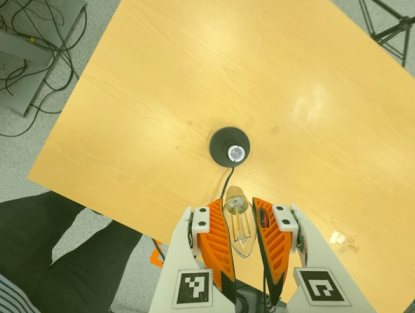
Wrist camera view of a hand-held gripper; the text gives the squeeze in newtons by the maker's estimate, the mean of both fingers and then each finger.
{"total": 20.7, "left": 23.1, "right": 18.4}